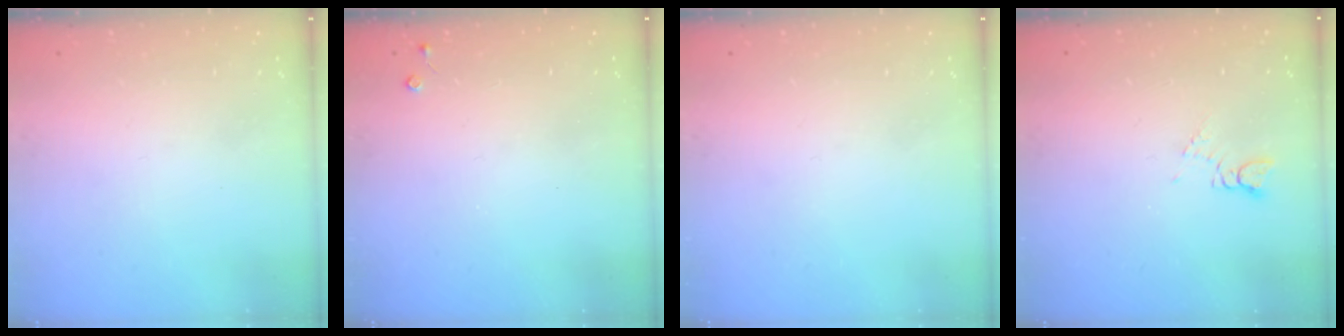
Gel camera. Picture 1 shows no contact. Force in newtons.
{"total": 2.7, "press": 2.7, "slide": 0.4}
{"total": 0.0}
{"total": 1.9, "press": 1.8, "slide": 0.3}